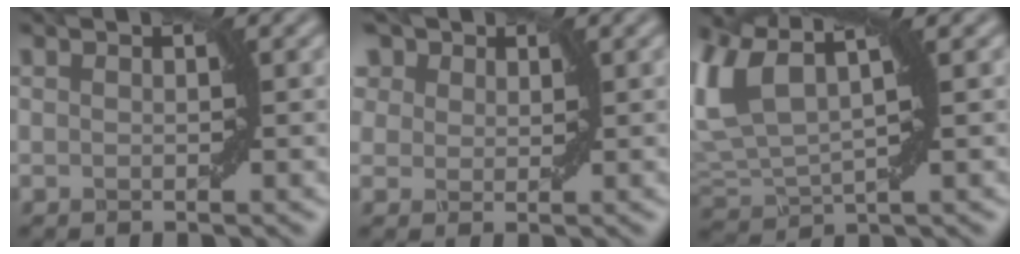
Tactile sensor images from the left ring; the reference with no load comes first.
{"total": 7.6, "force": [4.5, 5.0, 3.6], "torque": [-0.091, 0.026, 0.059]}
{"total": 7.4, "force": [2.6, 3.7, 5.9], "torque": [-0.136, 0.013, 0.046]}